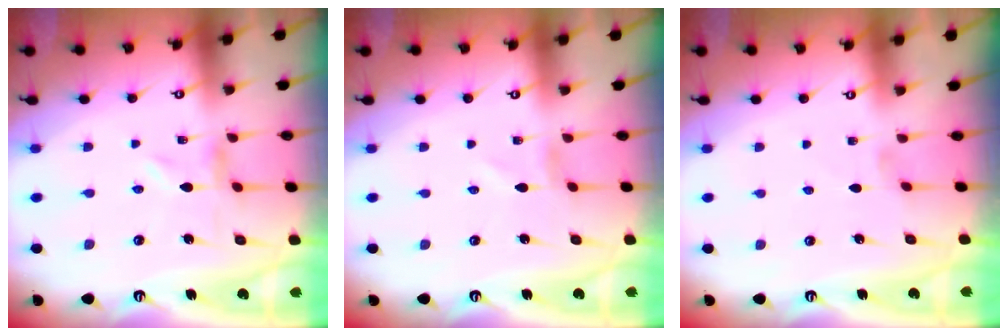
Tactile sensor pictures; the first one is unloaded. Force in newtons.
{"total": 0.0}
{"total": 0.0}